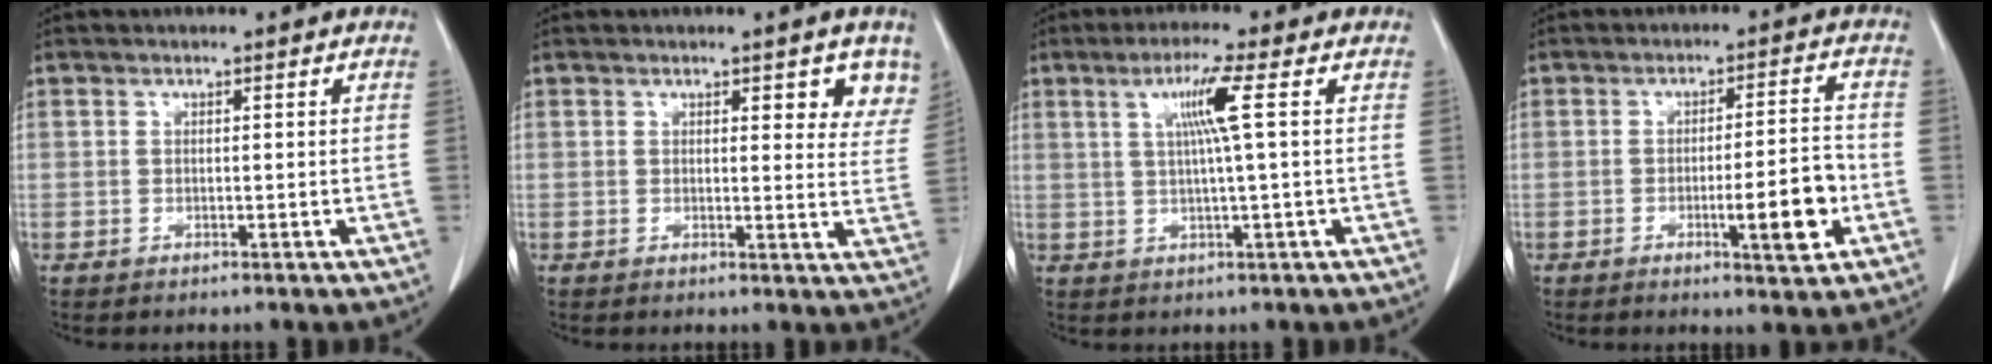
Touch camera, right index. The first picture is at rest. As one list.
[{"total": 5.7, "force": [3.8, 1.9, 3.8], "torque": [-0.030, -0.010, 0.032]}, {"total": 5.7, "force": [1.5, -1.1, 5.4], "torque": [-0.101, 0.005, 0.029]}, {"total": 7.8, "force": [-2.5, 0.9, 7.4], "torque": [-0.103, 0.001, -0.034]}]